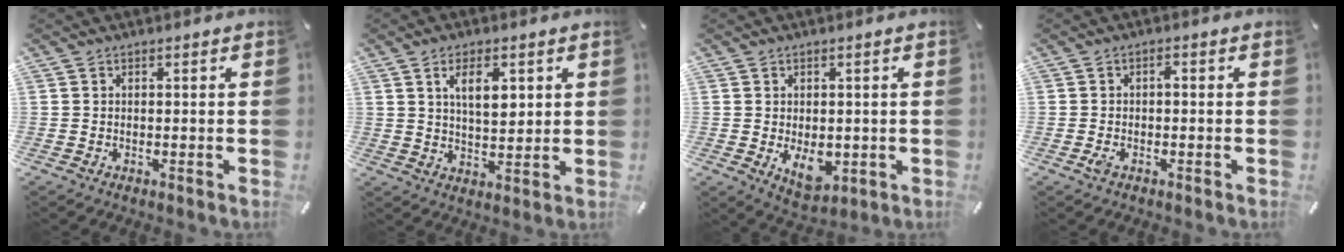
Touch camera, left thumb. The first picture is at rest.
{"total": 7.4, "force": [3.1, 3.6, 5.7], "torque": [-0.088, -0.006, 0.047]}
{"total": 6.7, "force": [-1.3, 4.7, 4.6], "torque": [-0.060, -0.006, -0.023]}
{"total": 1.9, "force": [-0.7, 0.9, 1.6], "torque": [-0.038, 0.004, -0.016]}